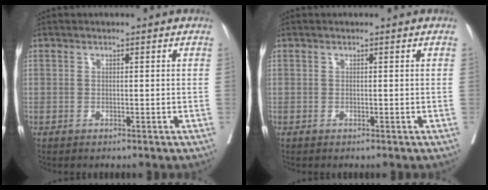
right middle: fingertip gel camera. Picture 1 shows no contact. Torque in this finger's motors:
{"motor_torque": [0.46, -1.08, -0.06, -0.02]}